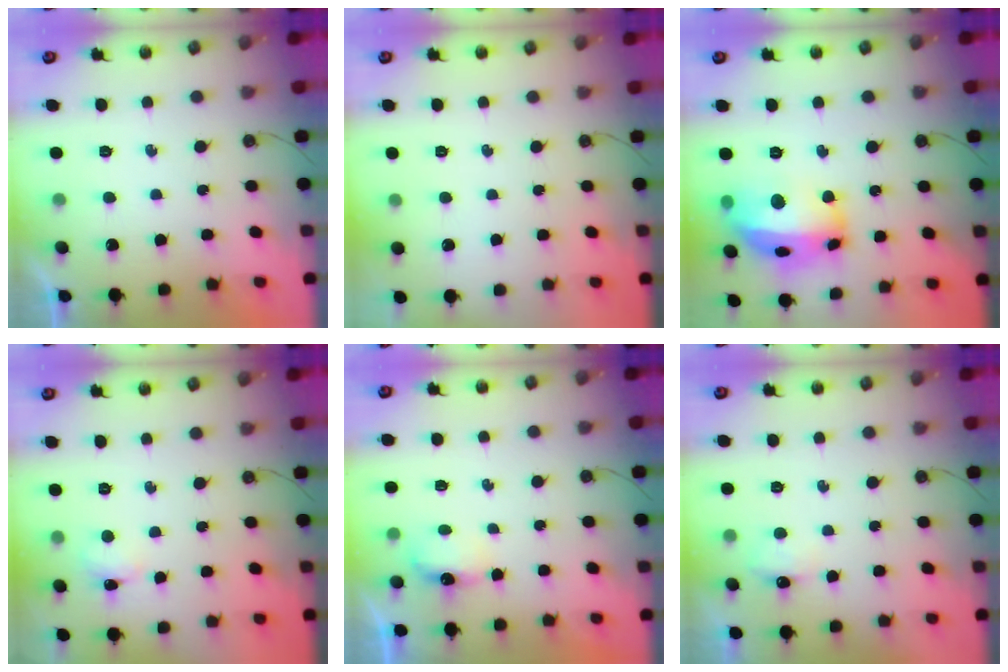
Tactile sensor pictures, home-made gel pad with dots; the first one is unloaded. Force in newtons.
{"total": 0.0}
{"total": 17.6, "press": 17.6, "slide": 1.3}
{"total": 2.7, "press": 2.6, "slide": 0.7}
{"total": 4.5, "press": 4.4, "slide": 0.8}
{"total": 5.3, "press": 5.2, "slide": 1.0}